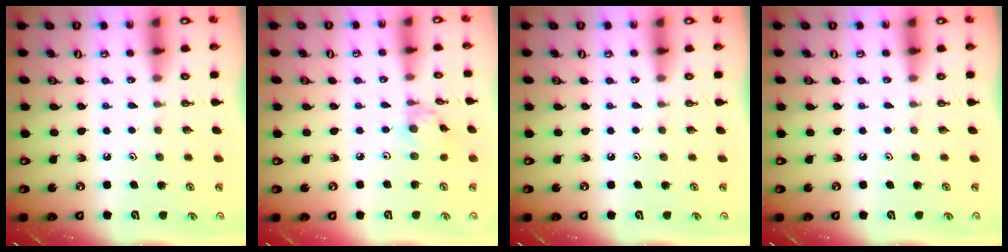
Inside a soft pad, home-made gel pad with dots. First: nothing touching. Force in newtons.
{"total": 2.4, "press": 2.4, "slide": 0.2}
{"total": 0.0}
{"total": 0.0}